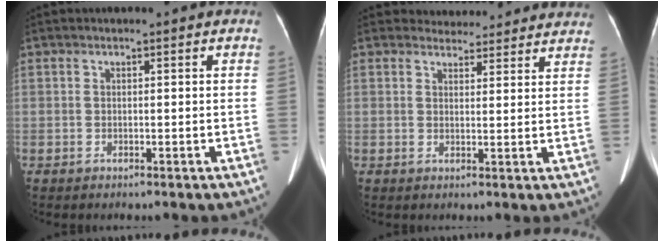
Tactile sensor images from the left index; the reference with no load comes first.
{"total": 9.0, "force": [8.5, 2.9, 0.9], "torque": [0.017, 0.013, 0.084]}